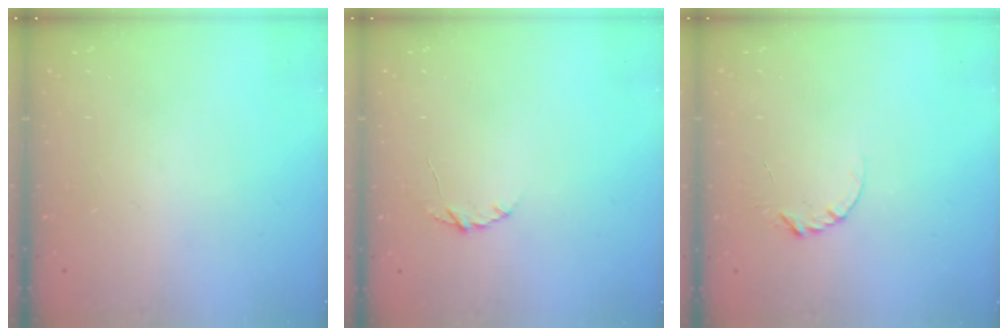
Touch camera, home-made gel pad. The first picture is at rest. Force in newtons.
{"total": 3.9, "press": 3.9, "slide": 0.5}
{"total": 3.4, "press": 3.4, "slide": 0.4}